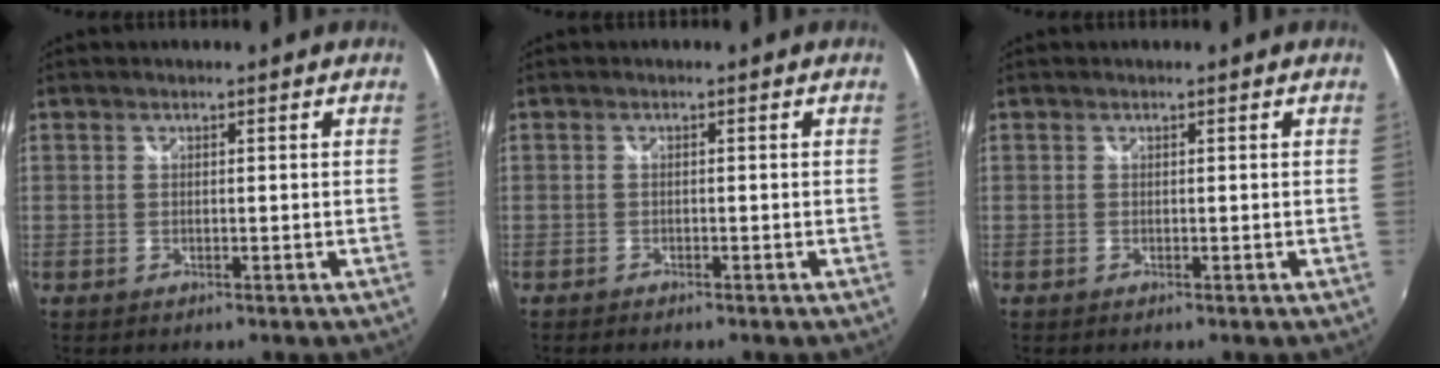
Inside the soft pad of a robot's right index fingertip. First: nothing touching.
{"total": 1.3, "force": [-1.2, 0.4, 0.4], "torque": [-0.014, -0.007, -0.023]}
{"total": 0.0}